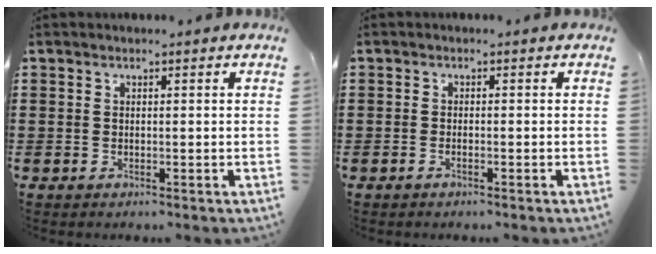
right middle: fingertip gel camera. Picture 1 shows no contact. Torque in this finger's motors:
{"motor_torque": [-0.83, 0.82, -0.01, -0.02]}